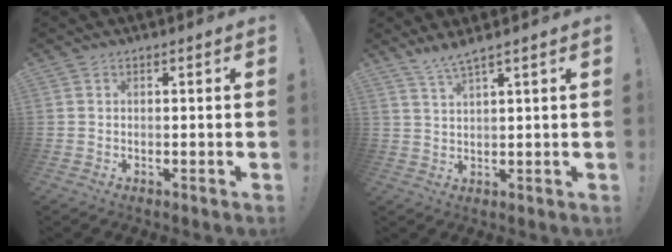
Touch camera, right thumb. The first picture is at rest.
{"total": 3.9, "force": [3.2, -0.3, 2.2], "torque": [-0.051, -0.013, 0.057]}